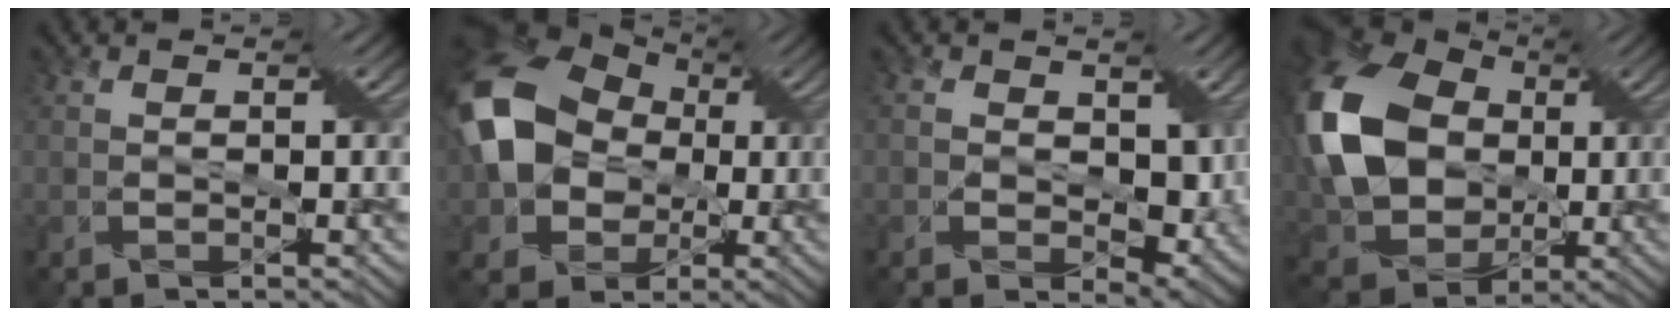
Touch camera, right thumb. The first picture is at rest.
{"total": 14.7, "force": [1.1, 11.7, 8.8], "torque": [-0.202, -0.007, 0.011]}
{"total": 5.9, "force": [0.5, 4.3, 4.0], "torque": [-0.075, -0.012, 0.007]}
{"total": 16.8, "force": [1.3, 13.1, 10.4], "torque": [-0.268, -0.013, 0.016]}